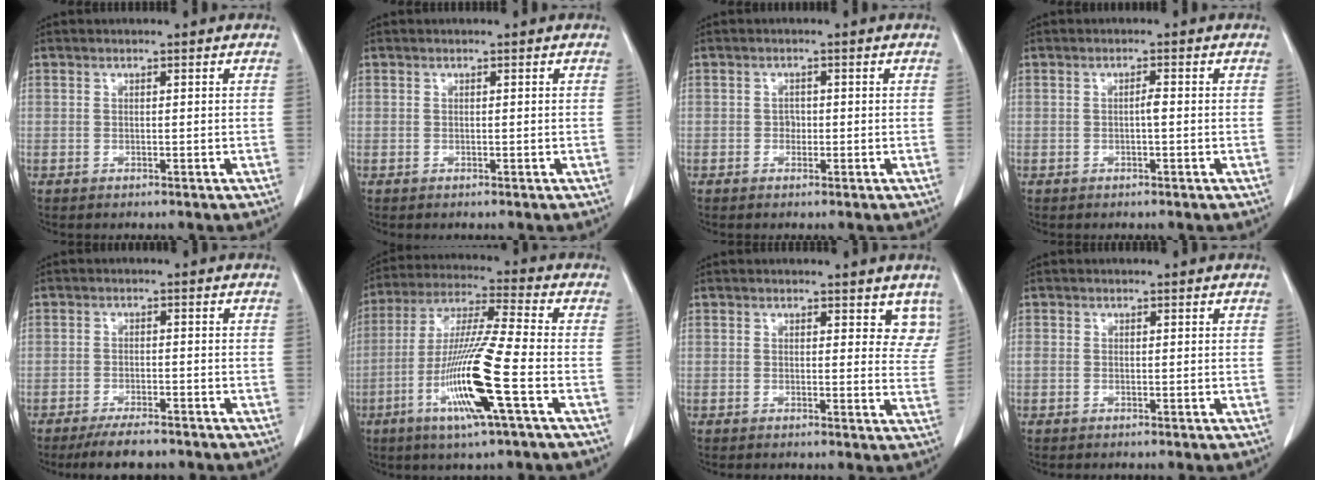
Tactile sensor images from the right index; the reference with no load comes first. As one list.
[{"total": 0.0}, {"total": 1.2, "force": [-0.2, 1.0, 0.6], "torque": [-0.005, 0.005, -0.004]}, {"total": 1.1, "force": [-0.2, 0.1, 1.0], "torque": [-0.018, 0.001, -0.002]}, {"total": 5.1, "force": [-4.3, 1.4, 2.4], "torque": [-0.038, -0.005, -0.070]}, {"total": 14.9, "force": [-5.1, -0.4, 14.0], "torque": [-0.284, -0.017, -0.102]}, {"total": 5.4, "force": [4.4, 2.6, 1.8], "torque": [0.006, -0.015, 0.033]}, {"total": 1.1, "force": [-0.1, 0.8, 0.7], "torque": [-0.030, 0.010, 0.002]}]